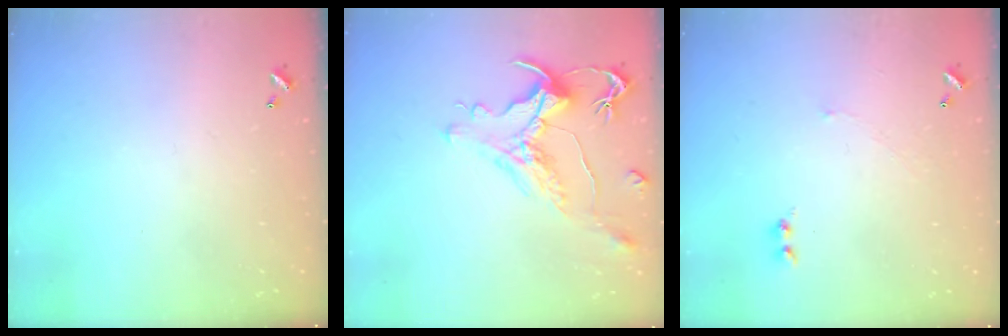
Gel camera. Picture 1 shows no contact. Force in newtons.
{"total": 1.5, "press": 0.7, "slide": 1.3}
{"total": 2.6, "press": 2.6, "slide": 0.6}